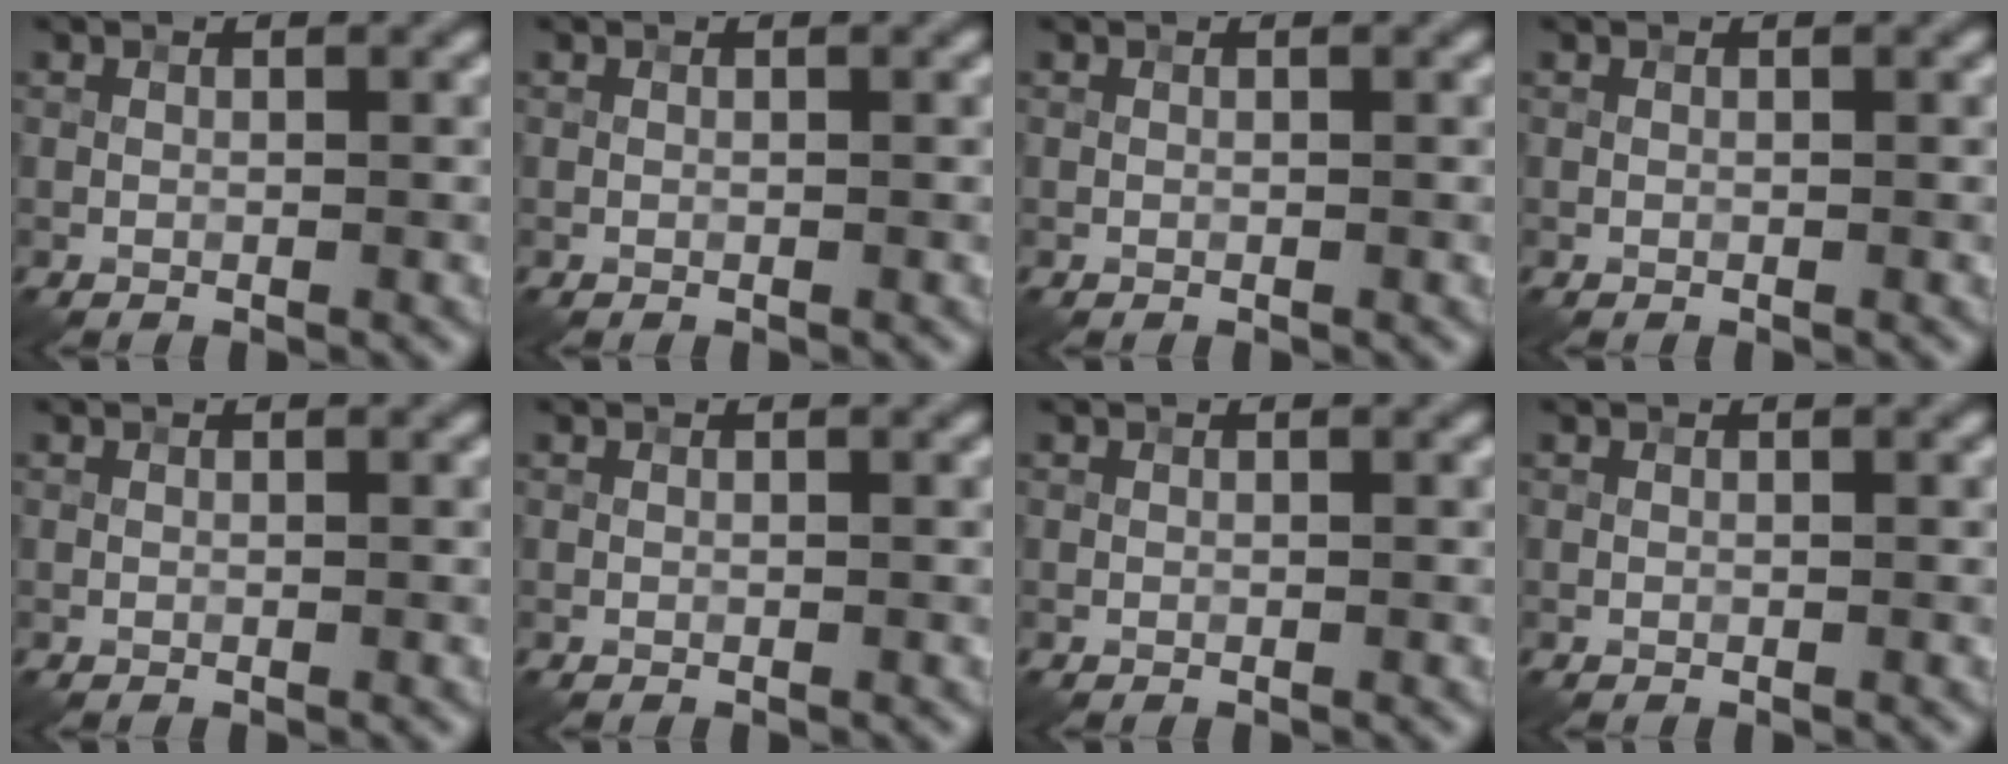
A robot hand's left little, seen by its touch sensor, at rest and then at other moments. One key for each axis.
{"total": 0.0}
{"total": 0.0}
{"total": 0.0}
{"total": 0.0}
{"total": 0.0}
{"total": 0.0}
{"total": 0.0}